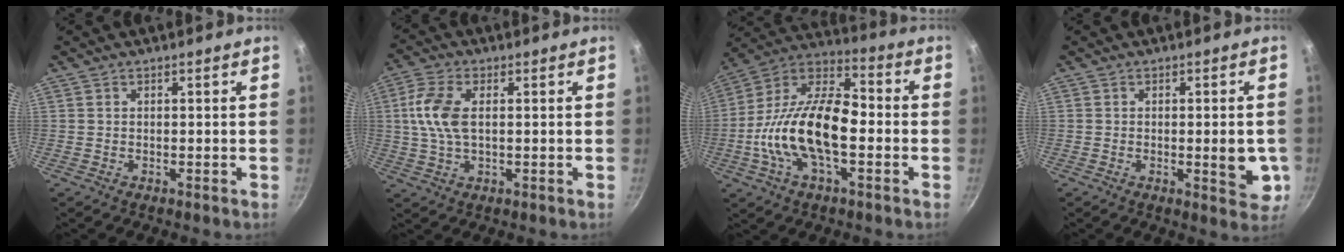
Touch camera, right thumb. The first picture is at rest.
{"total": 8.4, "force": [1.2, 4.4, 7.1], "torque": [-0.148, 0.009, 0.018]}
{"total": 20.3, "force": [-3.5, 10.2, 17.2], "torque": [-0.303, 0.043, -0.084]}
{"total": 6.5, "force": [-0.9, 2.4, 6.0], "torque": [-0.063, -0.007, -0.011]}